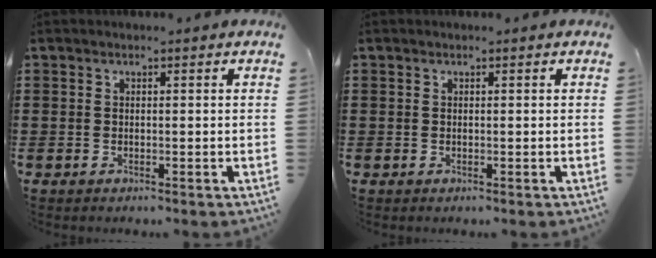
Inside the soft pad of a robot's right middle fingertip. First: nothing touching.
{"total": 0.0}